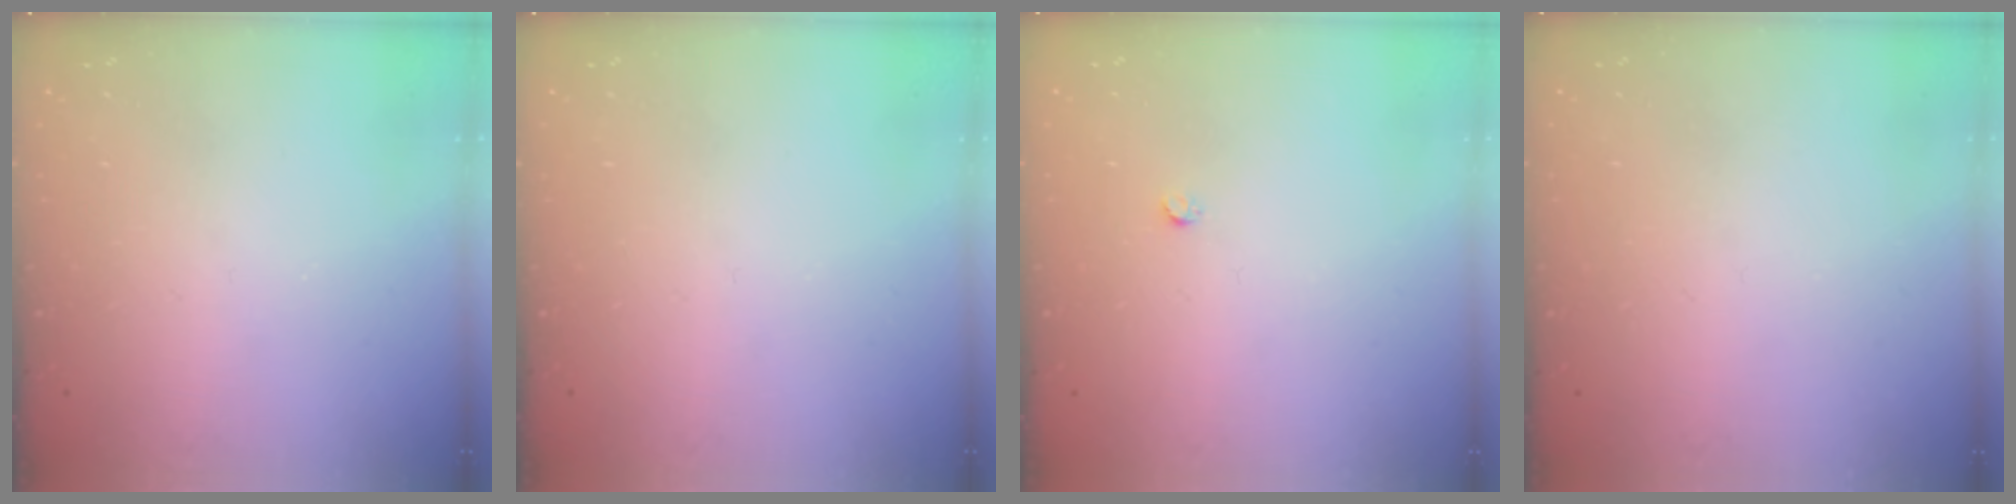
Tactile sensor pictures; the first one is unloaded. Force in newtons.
{"total": 0.0}
{"total": 2.4, "press": 2.4, "slide": 0.3}
{"total": 0.8, "press": 0.8, "slide": 0.0}